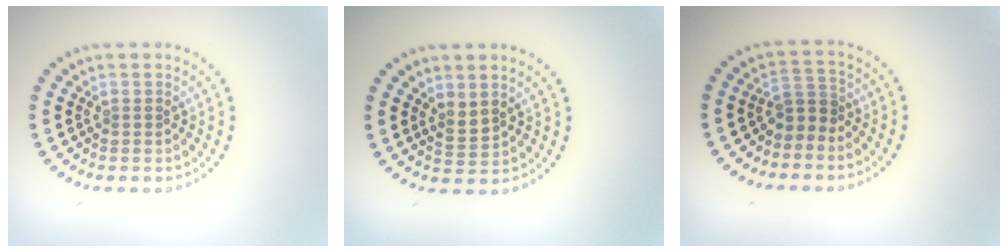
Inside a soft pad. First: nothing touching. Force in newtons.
{"total": 1.4, "press": 1.2, "slide": 0.7}
{"total": 1.9, "press": 1.4, "slide": 1.4}